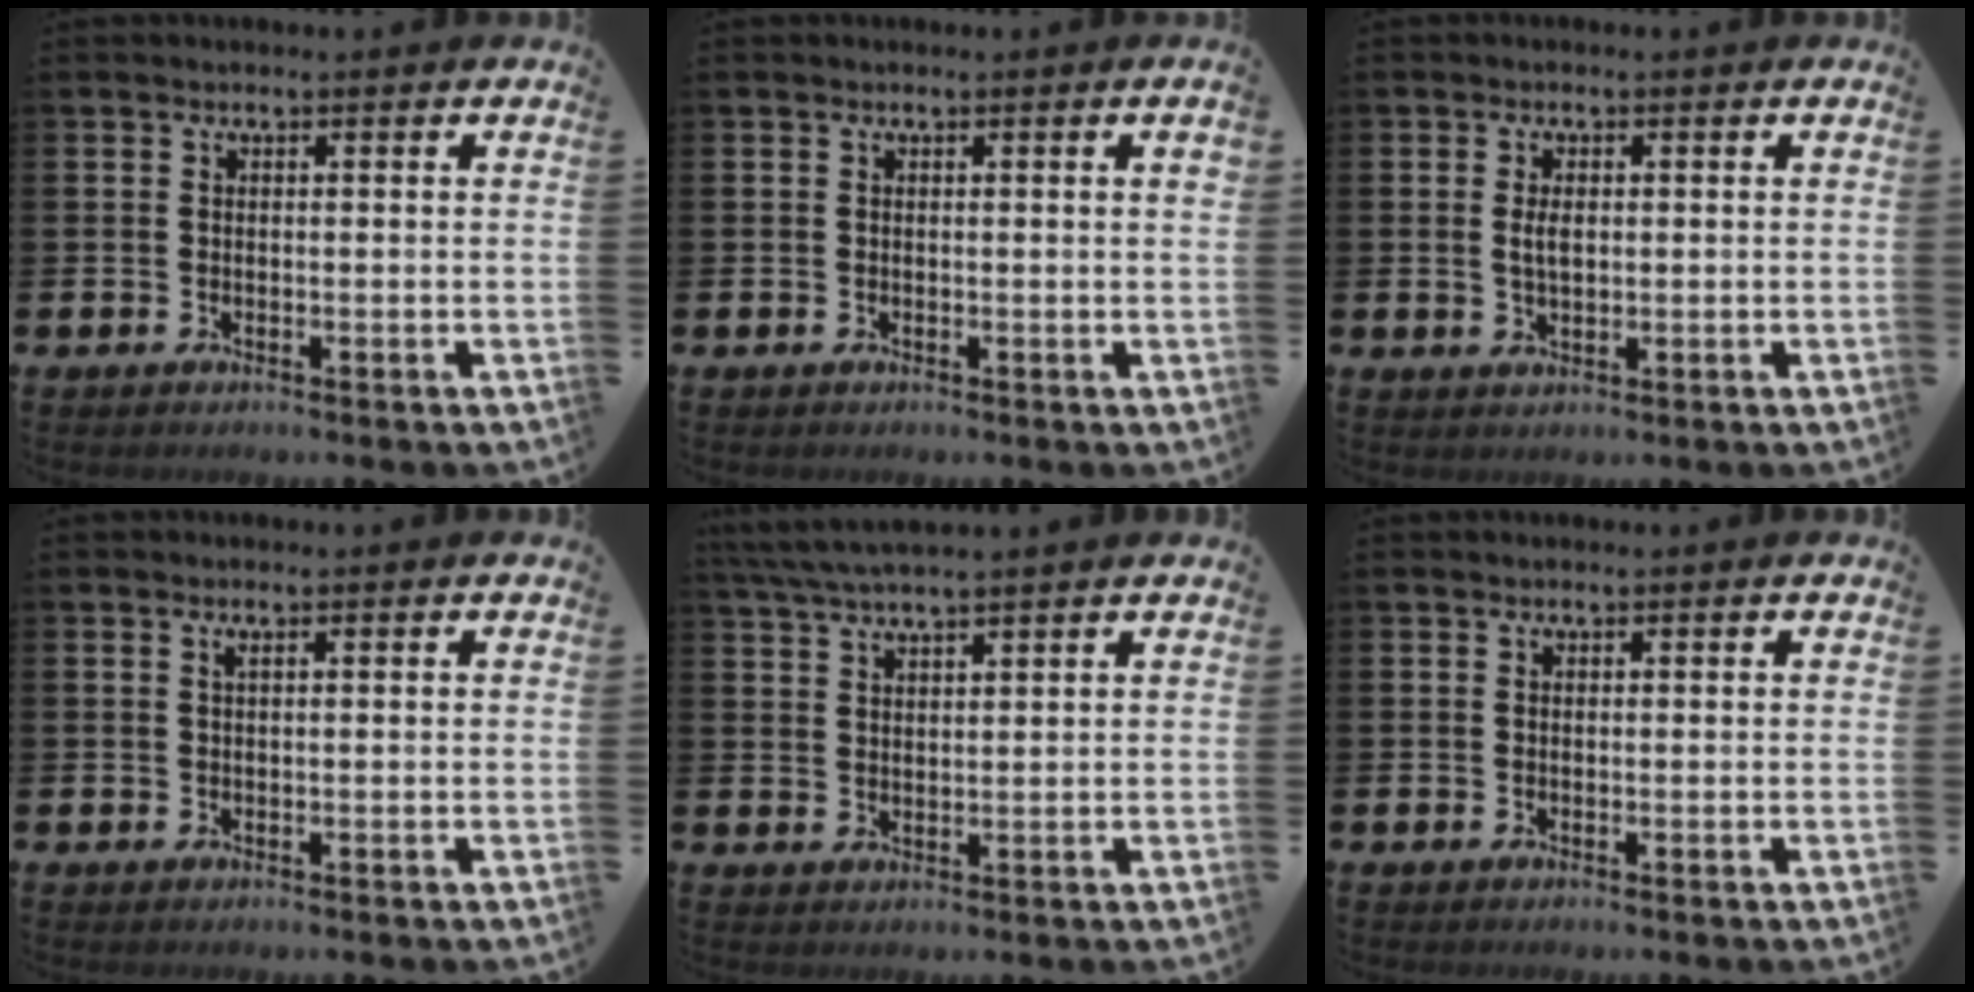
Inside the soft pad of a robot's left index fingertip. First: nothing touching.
{"total": 0.9, "force": [0.1, -0.1, 0.9], "torque": [-0.022, 0.004, 0.002]}
{"total": 2.5, "force": [0.3, 1.2, 2.1], "torque": [-0.035, 0.004, 0.002]}
{"total": 0.5, "force": [0.2, 0.0, 0.5], "torque": [-0.007, 0.000, 0.003]}
{"total": 4.2, "force": [3.8, 0.0, 1.7], "torque": [-0.049, -0.009, 0.071]}
{"total": 0.0}